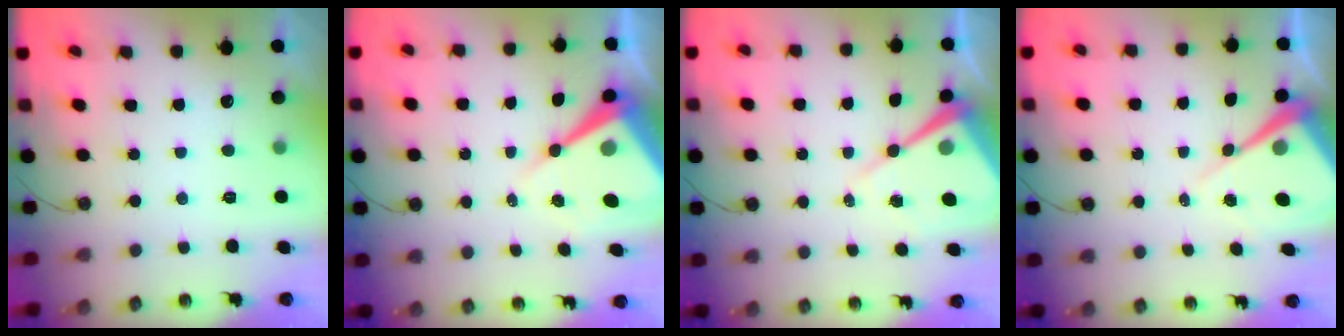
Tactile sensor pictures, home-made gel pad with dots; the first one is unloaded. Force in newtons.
{"total": 12.1, "press": 12.1, "slide": 1.1}
{"total": 13.5, "press": 13.5, "slide": 1.0}
{"total": 9.6, "press": 9.6, "slide": 0.7}